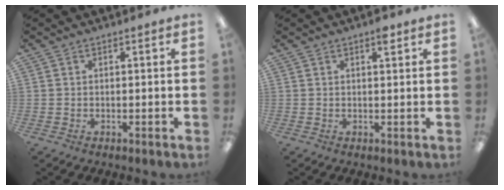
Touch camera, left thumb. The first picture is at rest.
{"total": 2.4, "force": [1.5, 0.8, 1.7], "torque": [-0.021, -0.004, 0.022]}